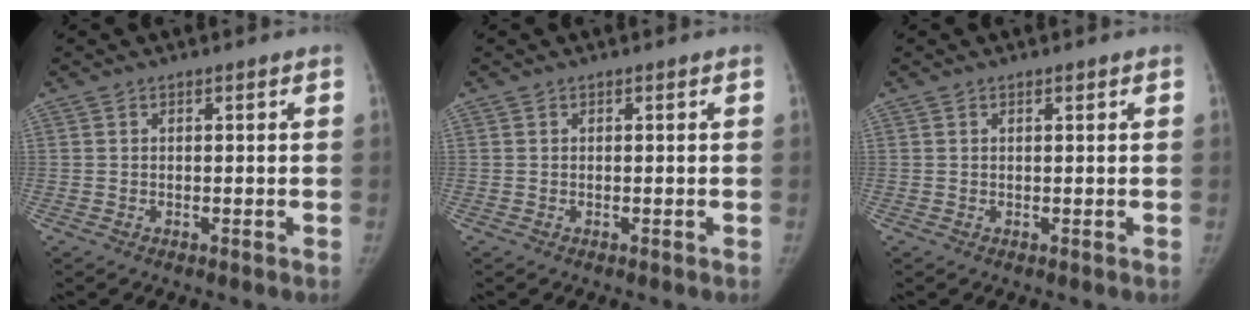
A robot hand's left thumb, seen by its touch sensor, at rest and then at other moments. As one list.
[{"total": 0.0}, {"total": 0.6, "force": [0.4, 0.2, 0.4], "torque": [-0.007, 0.000, 0.006]}]